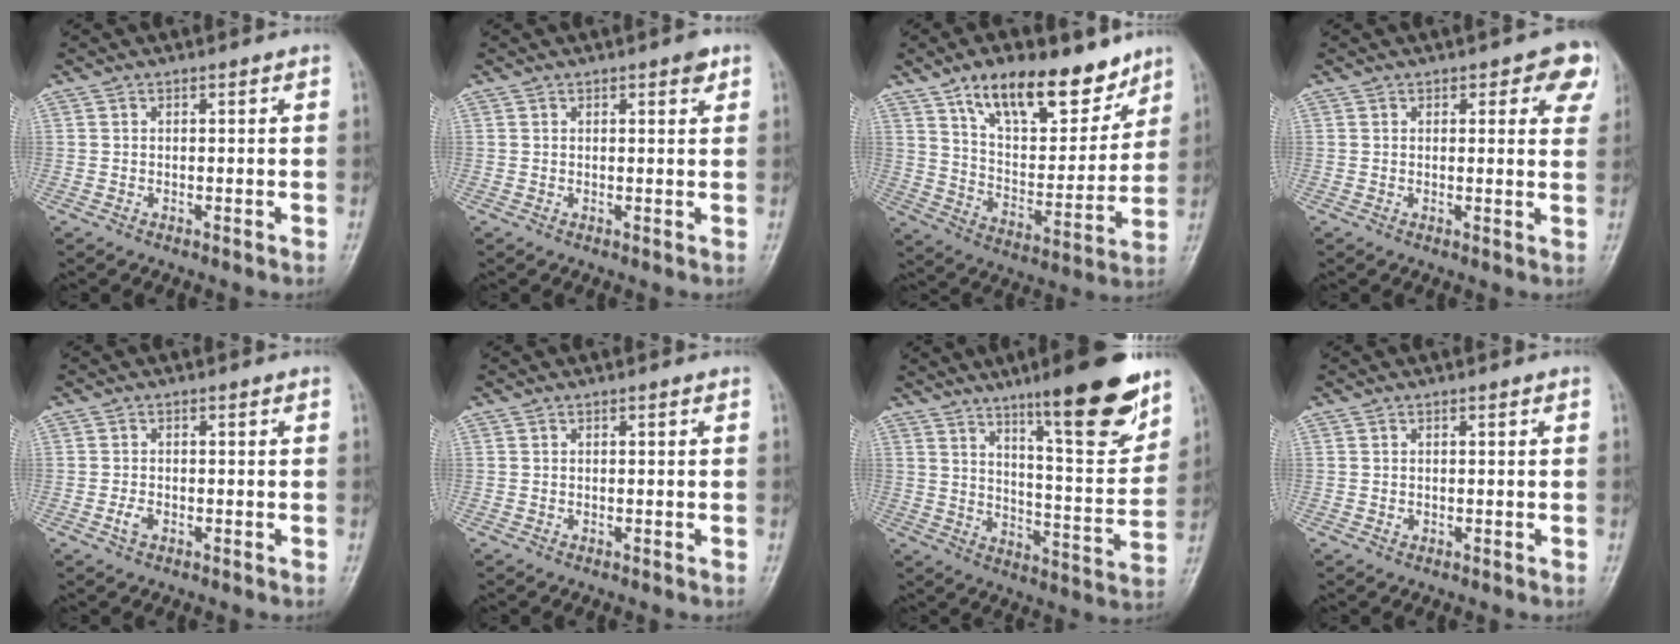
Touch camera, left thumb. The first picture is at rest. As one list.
[{"total": 2.1, "force": [1.2, 0.7, 1.5], "torque": [-0.015, -0.004, 0.014]}, {"total": 19.0, "force": [12.6, 8.5, 11.4], "torque": [-0.126, -0.069, 0.215]}, {"total": 6.7, "force": [3.4, 3.3, 4.8], "torque": [-0.013, -0.009, 0.031]}, {"total": 1.7, "force": [-0.7, 1.0, 1.1], "torque": [-0.024, 0.005, -0.014]}, {"total": 0.0}, {"total": 18.2, "force": [11.9, 3.4, 13.3], "torque": [-0.163, -0.075, 0.185]}, {"total": 0.5, "force": [0.0, 0.5, 0.3], "torque": [0.000, 0.001, -0.001]}]